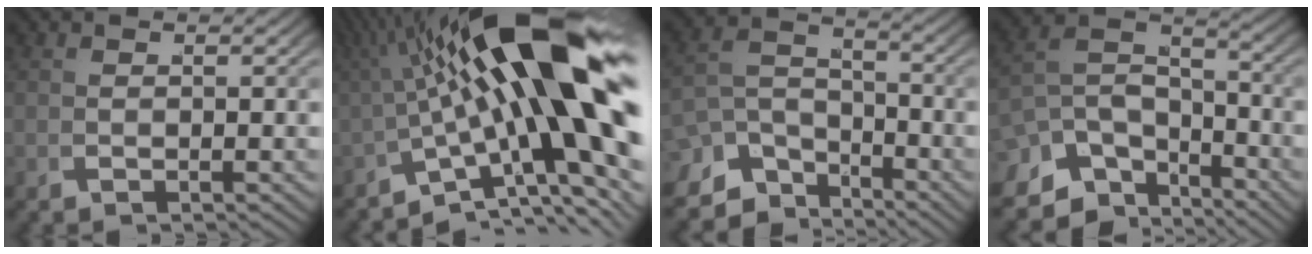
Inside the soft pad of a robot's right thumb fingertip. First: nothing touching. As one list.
[{"total": 18.3, "force": [1.1, 8.4, 16.2], "torque": [-0.249, -0.023, 0.035]}, {"total": 7.5, "force": [-2.8, 5.4, 4.4], "torque": [-0.068, -0.024, -0.043]}, {"total": 9.6, "force": [-1.9, 6.9, 6.4], "torque": [-0.122, -0.024, -0.028]}]